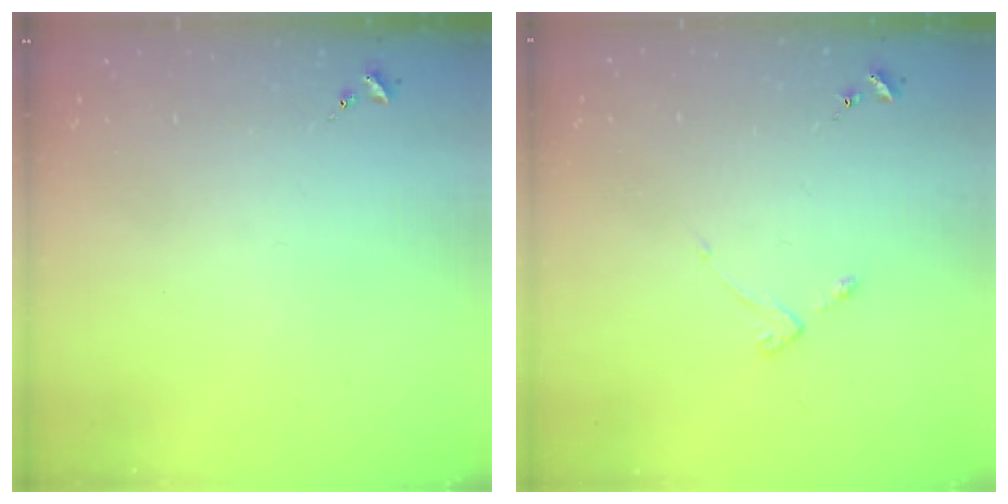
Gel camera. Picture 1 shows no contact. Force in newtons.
{"total": 2.7, "press": 2.6, "slide": 0.5}